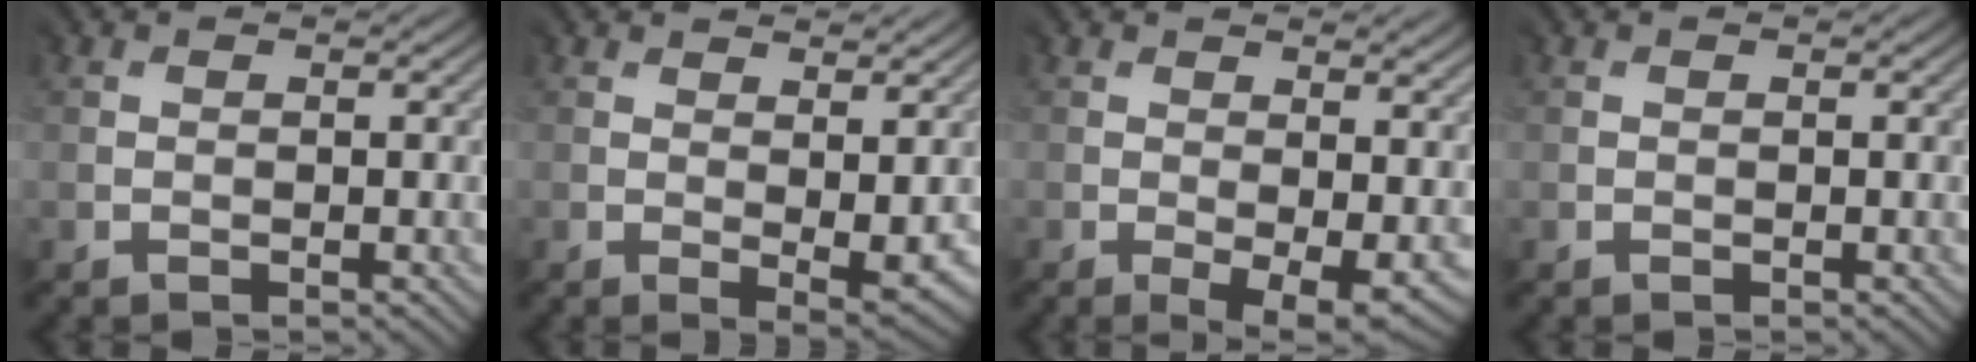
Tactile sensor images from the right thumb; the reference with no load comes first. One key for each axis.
{"total": 3.9, "fx": 1.4, "fy": 1.2, "fz": 3.4, "tx": -0.055, "ty": -0.008, "tz": 0.029}
{"total": 8.1, "fx": -0.8, "fy": 3.2, "fz": 7.4, "tx": -0.099, "ty": -0.018, "tz": 0.002}
{"total": 0.0}